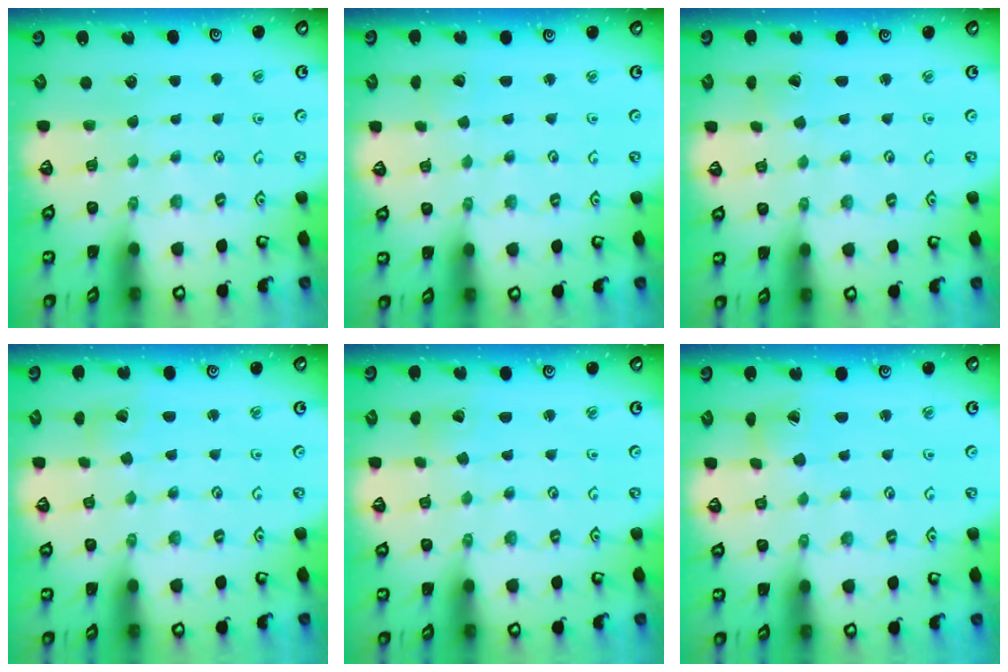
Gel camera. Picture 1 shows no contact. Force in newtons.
{"total": 1.8, "press": 1.8, "slide": 0.0}
{"total": 0.9, "press": 0.9, "slide": 0.1}
{"total": 2.3, "press": 2.3, "slide": 0.2}
{"total": 1.4, "press": 1.4, "slide": 0.1}
{"total": 2.9, "press": 2.9, "slide": 0.4}